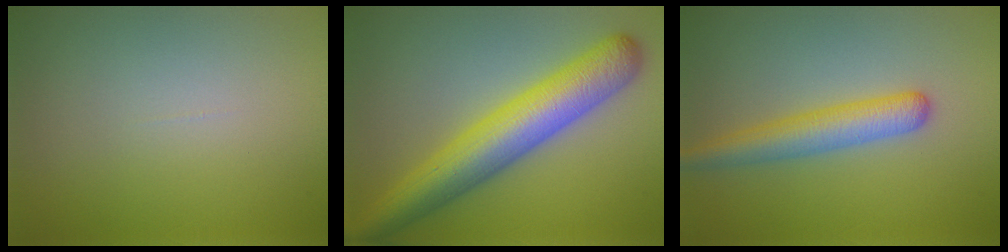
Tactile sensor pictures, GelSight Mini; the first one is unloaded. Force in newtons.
{"total": 8.2, "press": 8.2, "slide": 0.2}
{"total": 3.8, "press": 3.8, "slide": 0.2}